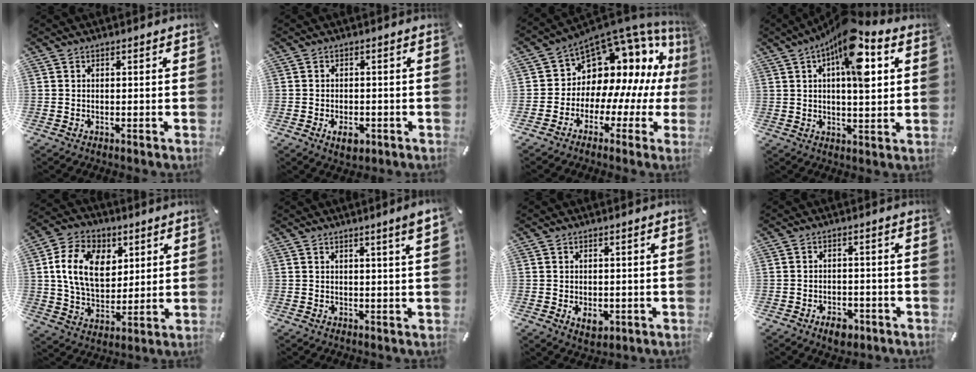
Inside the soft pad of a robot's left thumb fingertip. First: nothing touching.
{"total": 3.6, "force": [-1.5, 2.1, 2.6], "torque": [-0.056, 0.002, -0.028]}
{"total": 11.4, "force": [6.5, 8.5, 4.2], "torque": [-0.067, -0.086, 0.120]}
{"total": 14.2, "force": [5.7, 5.3, 11.9], "torque": [-0.179, -0.021, 0.093]}
{"total": 13.9, "force": [4.0, 10.3, 8.5], "torque": [-0.163, 0.005, 0.074]}
{"total": 3.9, "force": [1.8, 0.0, 3.4], "torque": [-0.057, -0.004, 0.028]}
{"total": 3.5, "force": [-0.8, 2.5, 2.3], "torque": [-0.029, -0.004, -0.016]}
{"total": 4.1, "force": [-2.4, 2.5, 2.1], "torque": [-0.038, 0.009, -0.044]}